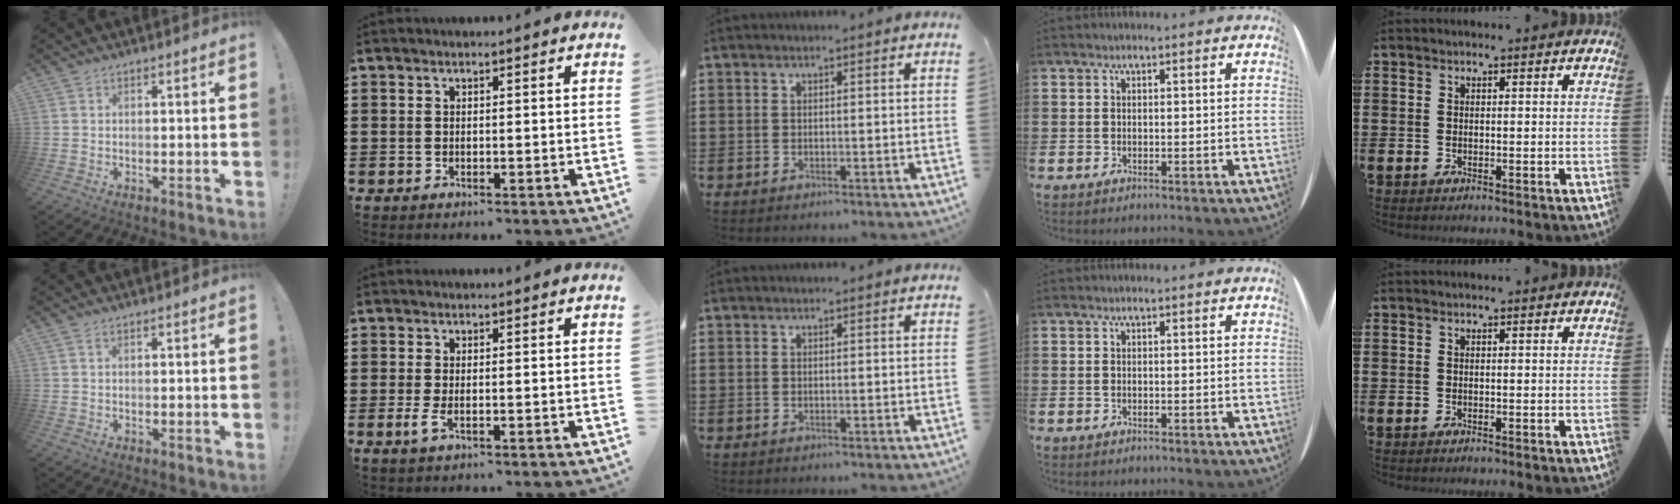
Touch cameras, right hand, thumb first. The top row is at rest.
{"thumb": {"total": 0.5, "force": [0.2, 0.1, 0.5], "torque": [-0.014, 0.002, 0.003]}, "index": {"total": 1.9, "force": [-0.5, 0.5, 1.7], "torque": [-0.045, -0.008, -0.012]}}